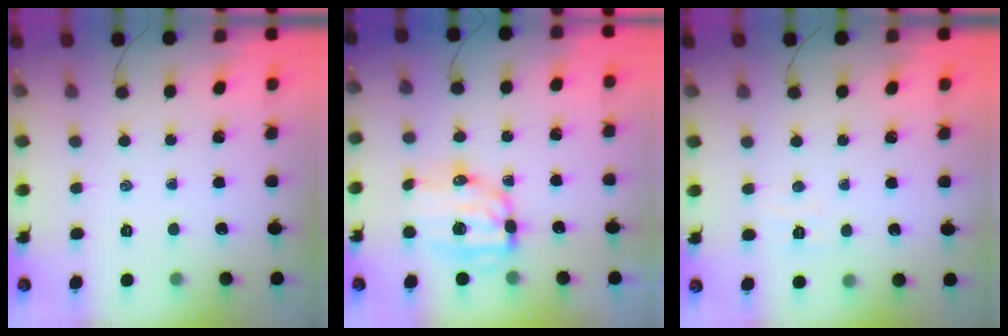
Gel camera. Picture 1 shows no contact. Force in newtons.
{"total": 9.6, "press": 9.4, "slide": 2.1}
{"total": 4.1, "press": 4.0, "slide": 0.9}